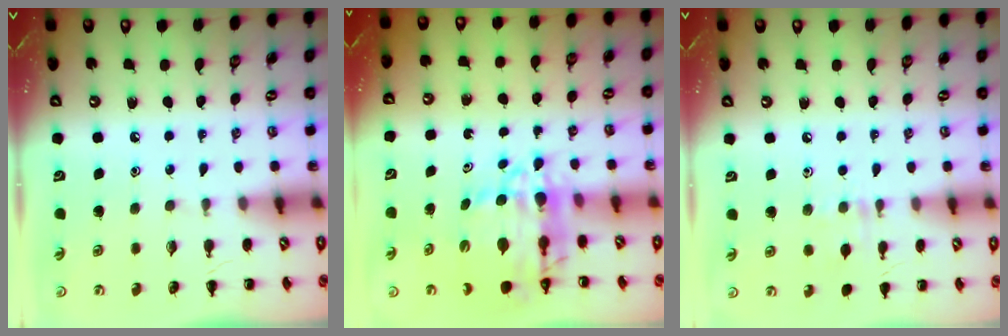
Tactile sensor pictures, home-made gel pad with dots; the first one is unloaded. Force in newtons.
{"total": 10.4, "press": 9.7, "slide": 3.5}
{"total": 5.9, "press": 5.6, "slide": 1.9}